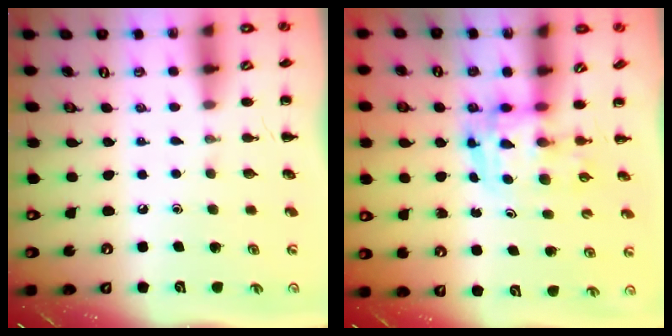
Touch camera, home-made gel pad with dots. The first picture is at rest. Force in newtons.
{"total": 3.7, "press": 3.7, "slide": 0.6}